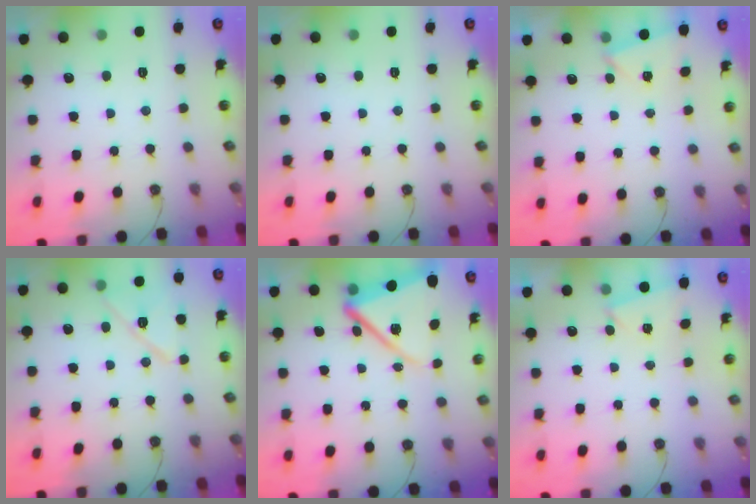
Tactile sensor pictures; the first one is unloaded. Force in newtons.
{"total": 0.0}
{"total": 2.4, "press": 2.1, "slide": 1.1}
{"total": 11.4, "press": 11.4, "slide": 0.8}
{"total": 13.8, "press": 13.7, "slide": 1.5}
{"total": 1.0, "press": 0.9, "slide": 0.4}